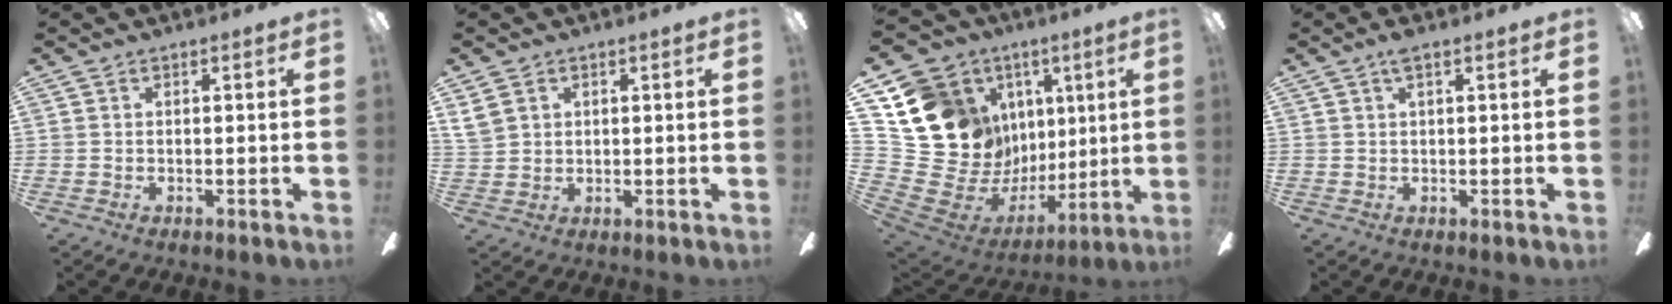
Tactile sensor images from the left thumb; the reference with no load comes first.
{"total": 3.8, "force": [2.2, 2.7, 1.6], "torque": [-0.035, 0.005, 0.045]}
{"total": 18.7, "force": [5.9, 16.3, 7.1], "torque": [-0.173, -0.056, 0.155]}
{"total": 2.6, "force": [1.6, 0.5, 2.0], "torque": [-0.036, 0.000, 0.025]}